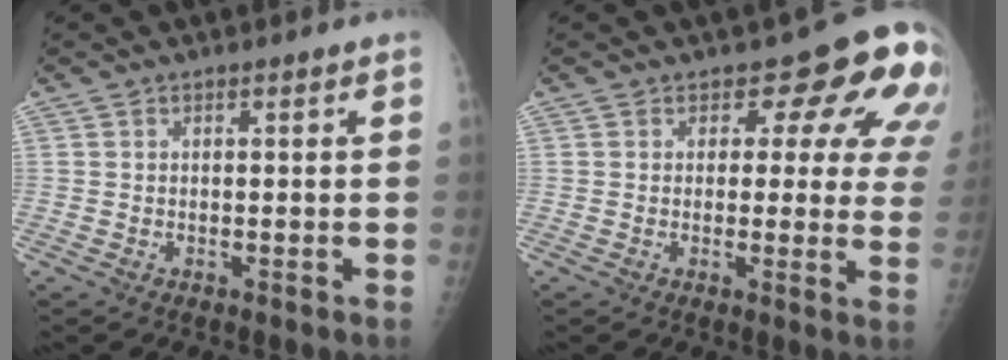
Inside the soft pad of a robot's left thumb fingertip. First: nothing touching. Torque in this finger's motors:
{"motor_torque": [0.22, 0.49, -0.06, -0.32, 0.06]}